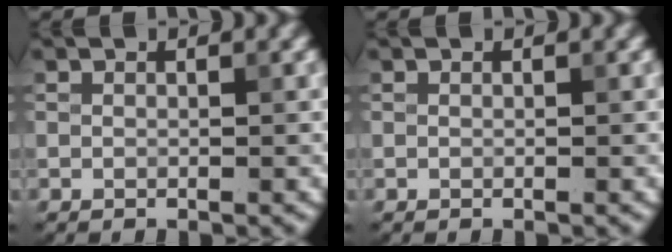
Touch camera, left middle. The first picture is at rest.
{"total": 0.0}